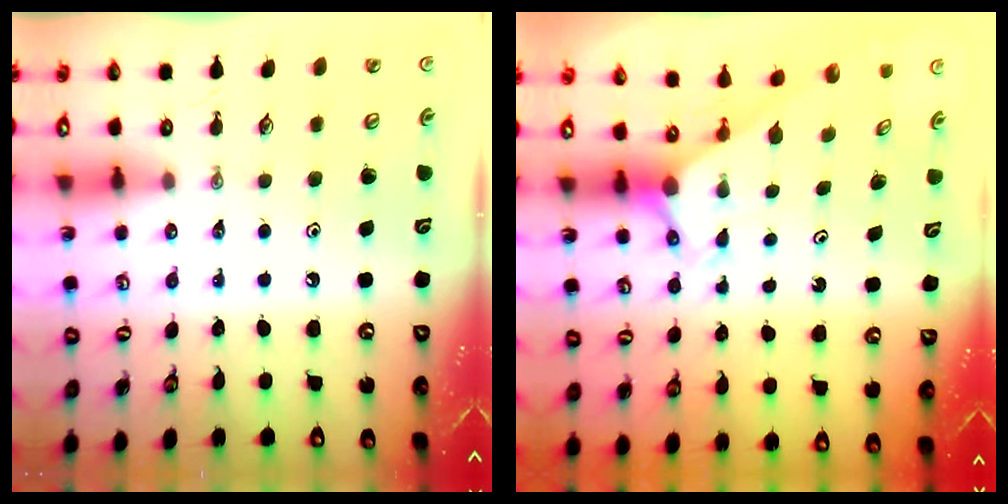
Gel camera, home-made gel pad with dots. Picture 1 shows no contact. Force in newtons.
{"total": 2.7, "press": 2.7, "slide": 0.0}